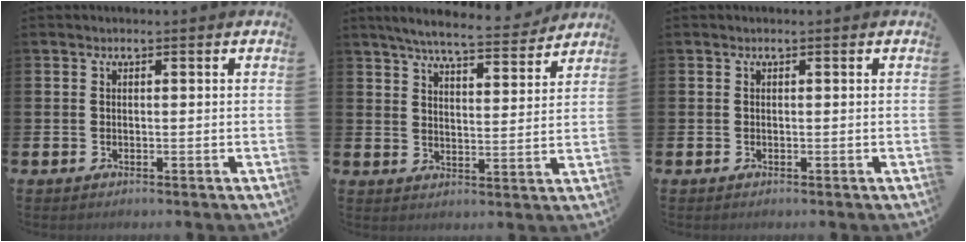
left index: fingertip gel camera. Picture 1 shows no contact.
{"total": 6.8, "force": [6.4, 0.6, 2.2], "torque": [-0.054, -0.040, 0.109]}
{"total": 0.0}